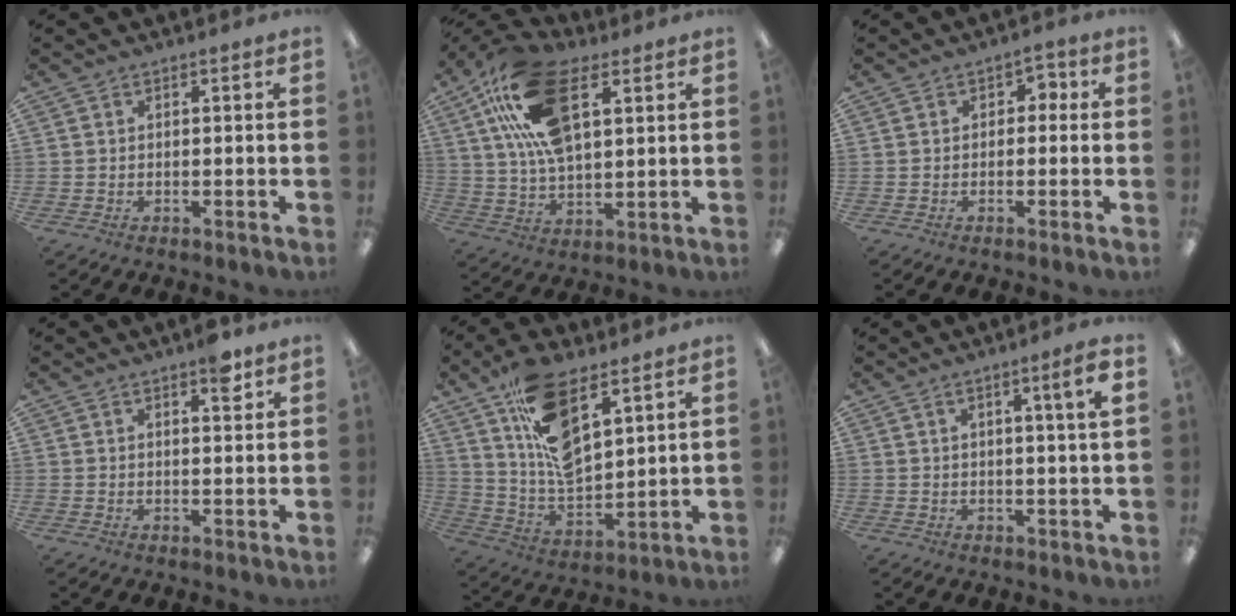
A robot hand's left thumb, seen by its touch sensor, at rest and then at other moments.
{"total": 20.9, "force": [9.4, 10.7, 15.3], "torque": [-0.306, -0.016, 0.164]}
{"total": 2.1, "force": [-0.3, 1.7, 1.2], "torque": [-0.016, 0.008, -0.012]}
{"total": 4.7, "force": [3.2, 1.6, 3.1], "torque": [-0.028, -0.016, 0.048]}
{"total": 16.1, "force": [9.7, 7.4, 10.4], "torque": [-0.190, -0.043, 0.179]}
{"total": 5.0, "force": [2.2, 0.1, 4.4], "torque": [-0.074, -0.006, 0.031]}